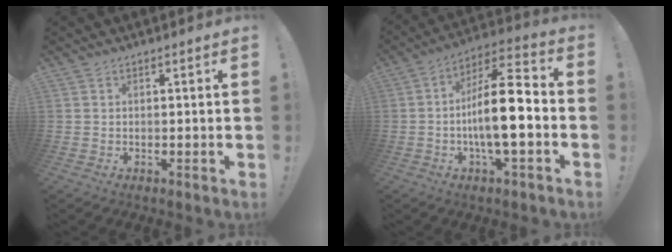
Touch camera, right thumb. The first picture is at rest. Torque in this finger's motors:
{"motor_torque": [0.37, 0.48, 1.56, -0.47, 0.40]}